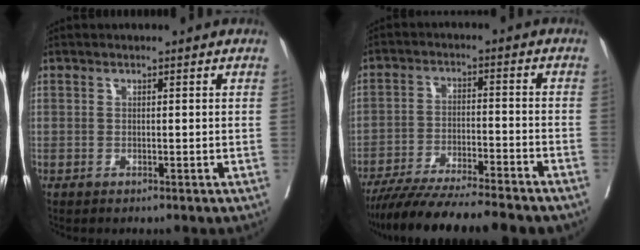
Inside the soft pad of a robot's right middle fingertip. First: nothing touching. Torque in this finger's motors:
{"motor_torque": [1.07, -1.07, 0.30, 0.08]}